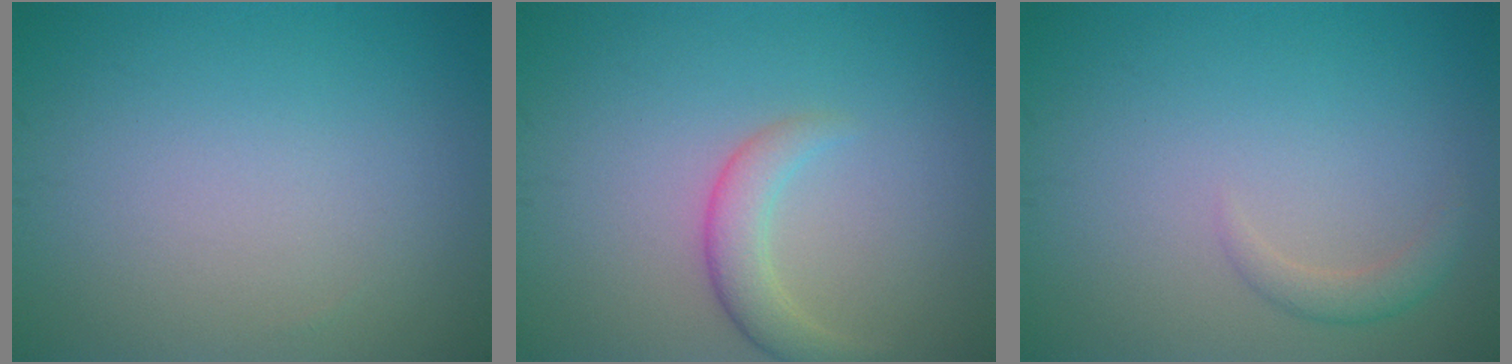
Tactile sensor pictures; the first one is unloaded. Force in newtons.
{"total": 2.6, "press": 2.6, "slide": 0.2}
{"total": 1.4, "press": 1.4, "slide": 0.1}